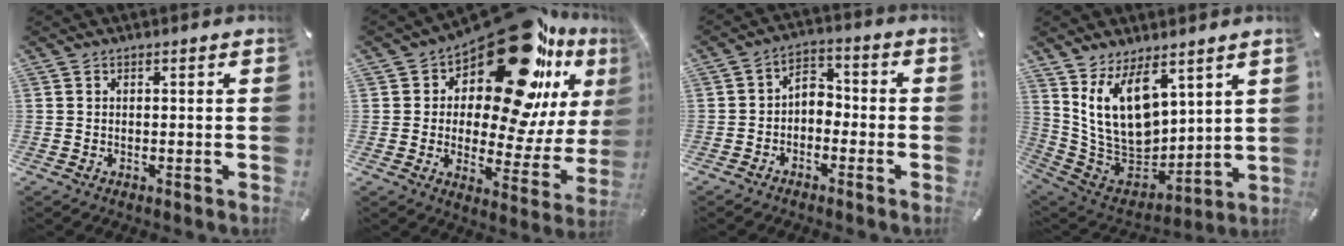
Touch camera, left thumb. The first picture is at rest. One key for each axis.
{"total": 25.3, "fx": 15.1, "fy": 10.2, "fz": 17.6, "tx": -0.251, "ty": -0.115, "tz": 0.250}
{"total": 4.3, "fx": -2.2, "fy": 3.2, "fz": 1.9, "tx": -0.033, "ty": 0.012, "tz": -0.044}
{"total": 14.8, "fx": 7.5, "fy": 9.3, "fz": 8.7, "tx": -0.200, "ty": -0.058, "tz": 0.147}